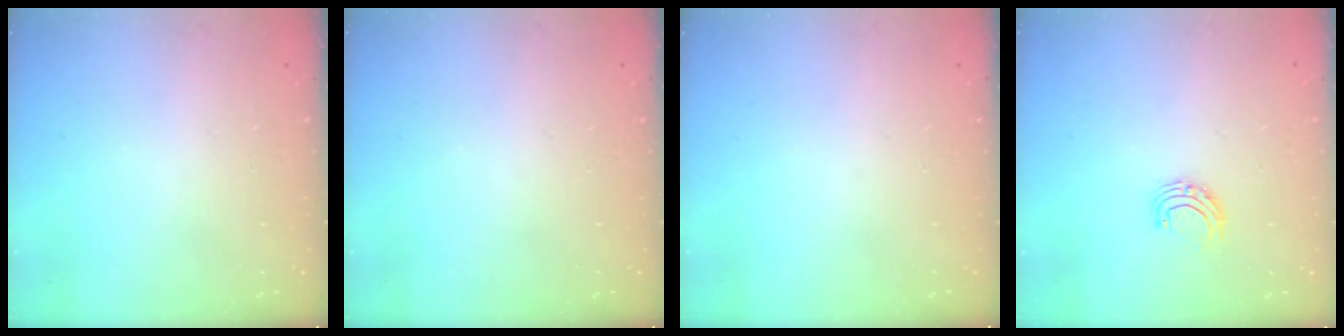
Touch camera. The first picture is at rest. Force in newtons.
{"total": 0.0}
{"total": 0.0}
{"total": 5.5, "press": 5.5, "slide": 0.6}